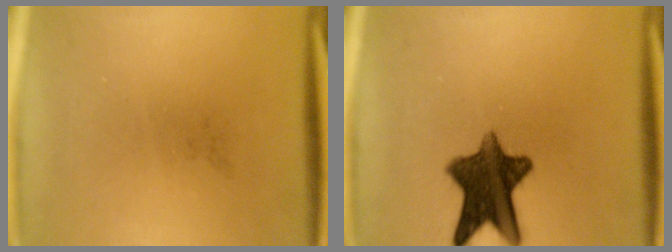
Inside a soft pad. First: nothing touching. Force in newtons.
{"total": 10.8}